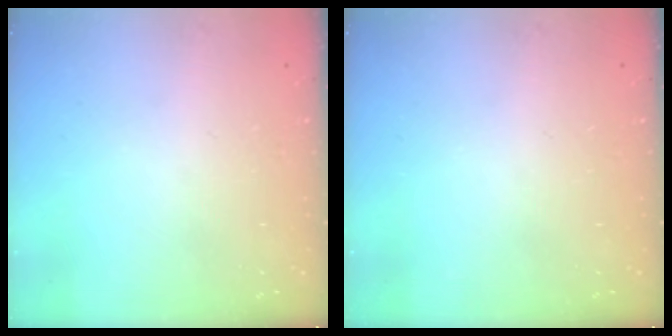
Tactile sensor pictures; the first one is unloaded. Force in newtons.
{"total": 0.0}